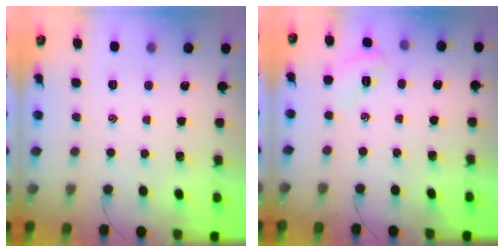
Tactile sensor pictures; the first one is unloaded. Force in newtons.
{"total": 3.9, "press": 3.8, "slide": 1.0}